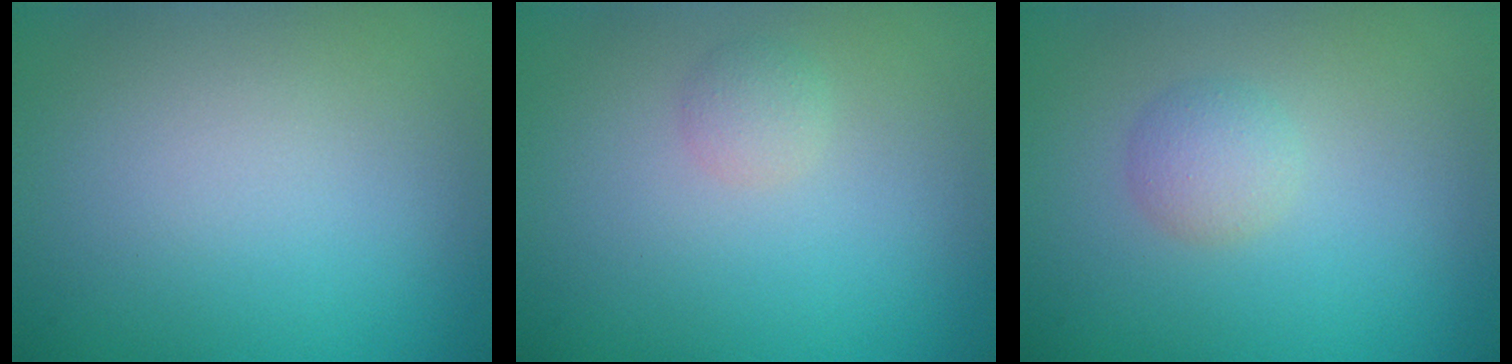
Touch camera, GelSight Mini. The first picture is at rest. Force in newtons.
{"total": 1.1, "press": 1.1, "slide": 0.1}
{"total": 1.7, "press": 1.7, "slide": 0.2}